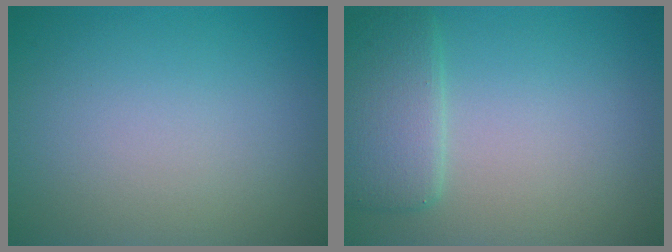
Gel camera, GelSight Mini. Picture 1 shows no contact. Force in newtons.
{"total": 3.5, "press": 3.5, "slide": 0.1}